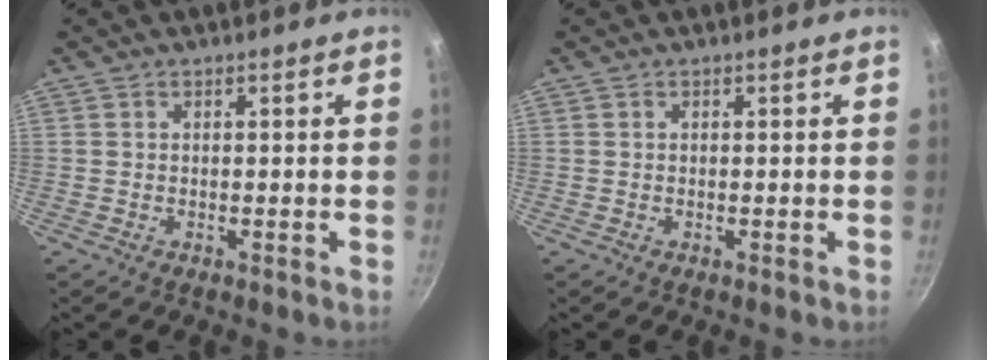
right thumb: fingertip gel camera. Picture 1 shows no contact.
{"total": 0.0}